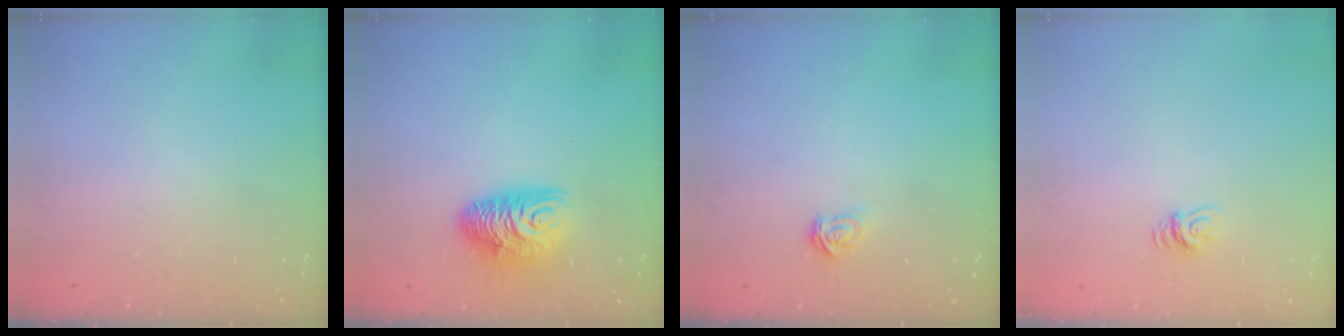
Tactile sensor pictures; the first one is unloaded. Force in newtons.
{"total": 10.0, "press": 10.0, "slide": 0.6}
{"total": 2.1, "press": 2.1, "slide": 0.2}
{"total": 5.4, "press": 5.4, "slide": 0.3}